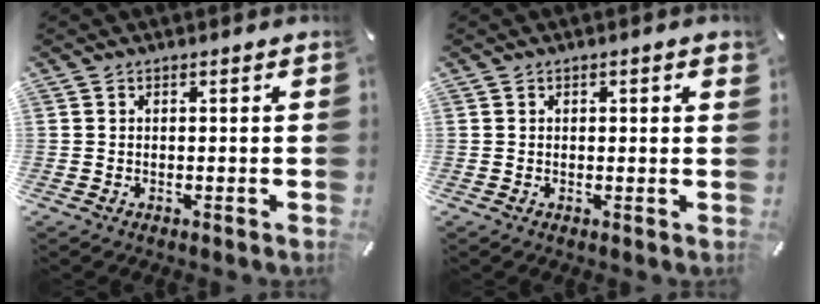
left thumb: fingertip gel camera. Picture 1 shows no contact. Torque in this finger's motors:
{"motor_torque": [0.03, -0.36, 0.08, 0.14, 0.01]}